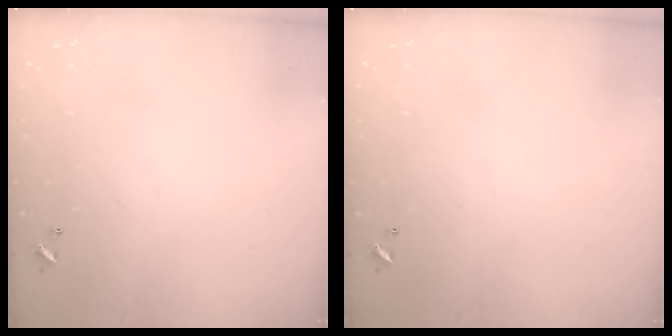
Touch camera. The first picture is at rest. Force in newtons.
{"total": 0.0}